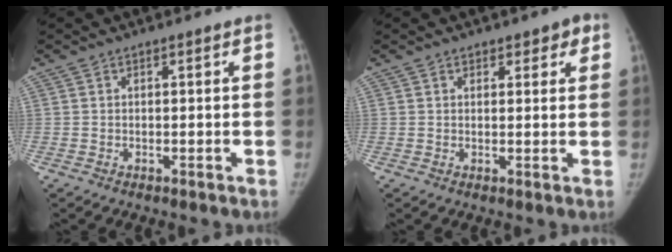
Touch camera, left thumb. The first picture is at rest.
{"total": 3.3, "force": [2.0, 2.1, 1.7], "torque": [0.011, -0.007, 0.024]}